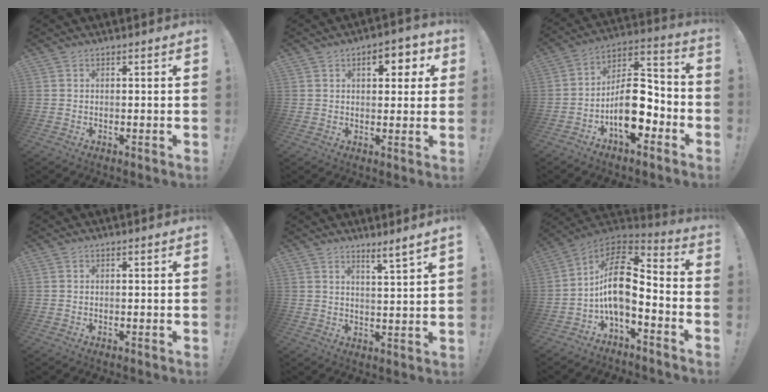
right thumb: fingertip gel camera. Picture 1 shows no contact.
{"total": 7.0, "force": [2.5, 3.8, 5.3], "torque": [-0.054, -0.006, 0.034]}
{"total": 15.2, "force": [-5.9, 8.3, 11.3], "torque": [-0.183, 0.035, -0.093]}
{"total": 0.0}
{"total": 4.8, "force": [3.7, -1.0, 2.8], "torque": [-0.029, -0.037, 0.056]}
{"total": 15.3, "force": [-2.0, 7.7, 13.1], "torque": [-0.237, 0.014, -0.032]}